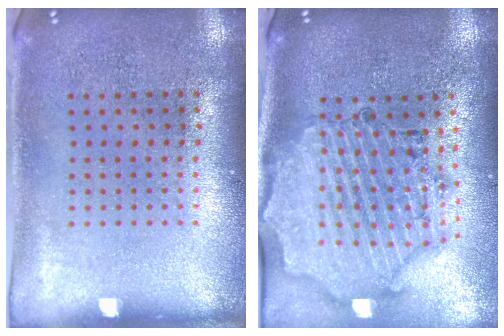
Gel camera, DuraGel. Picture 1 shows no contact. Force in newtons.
{"total": 2.1, "press": 2.0, "slide": 0.4}